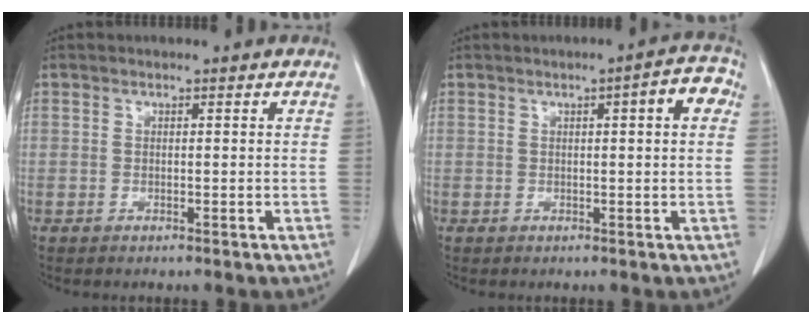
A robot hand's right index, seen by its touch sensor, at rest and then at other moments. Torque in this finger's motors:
{"motor_torque": [0.54, 0.11, 0.08, 0.02]}